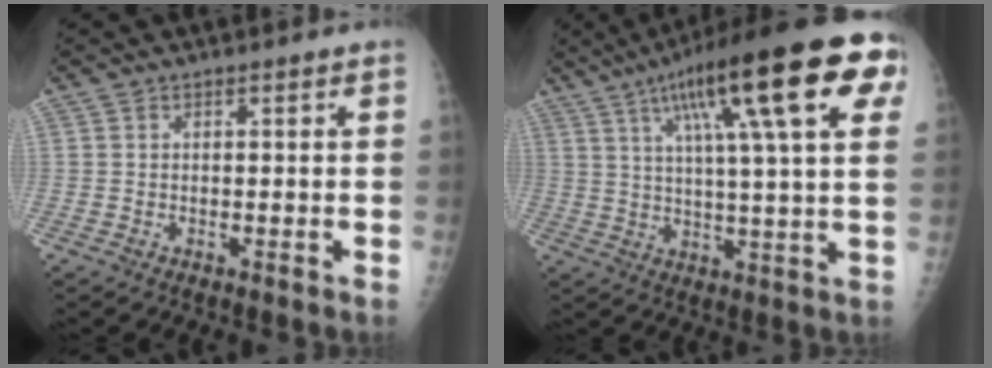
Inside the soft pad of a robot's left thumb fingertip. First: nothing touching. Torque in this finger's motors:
{"motor_torque": [0.94, 0.66, 1.90, -0.86, 0.23]}